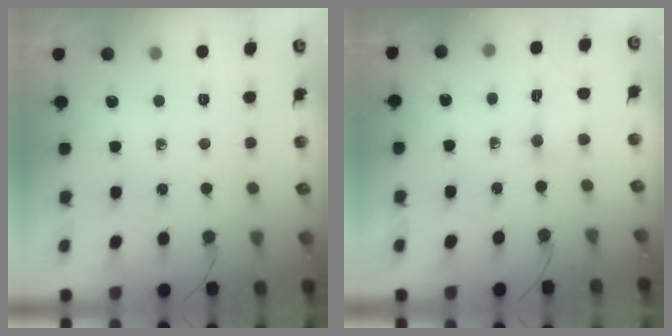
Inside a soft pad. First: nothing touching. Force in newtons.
{"total": 3.2, "press": 3.1, "slide": 1.0}